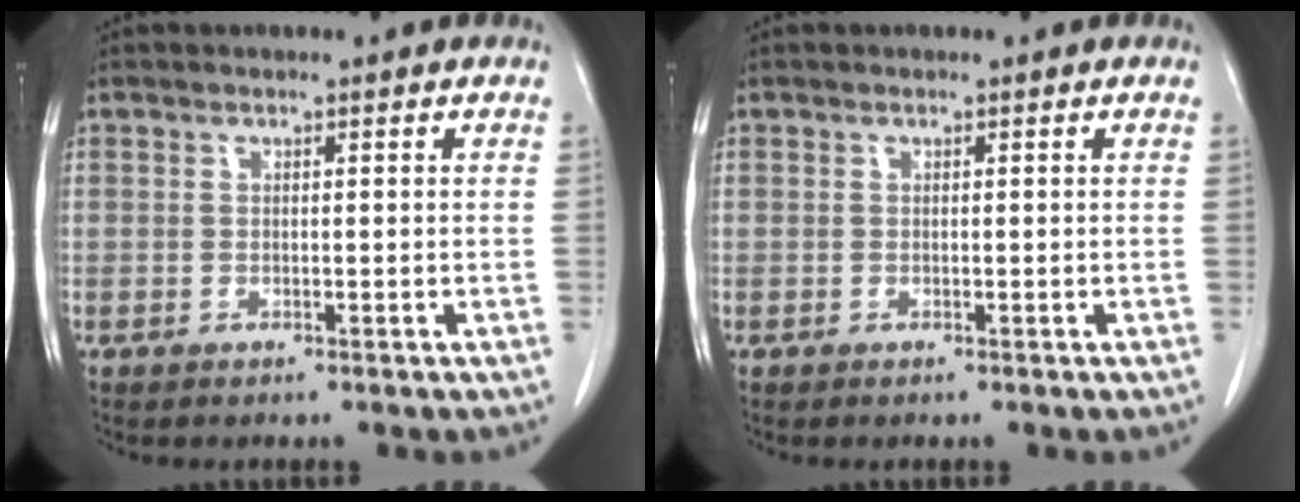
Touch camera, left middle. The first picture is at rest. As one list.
[{"total": 0.0}]